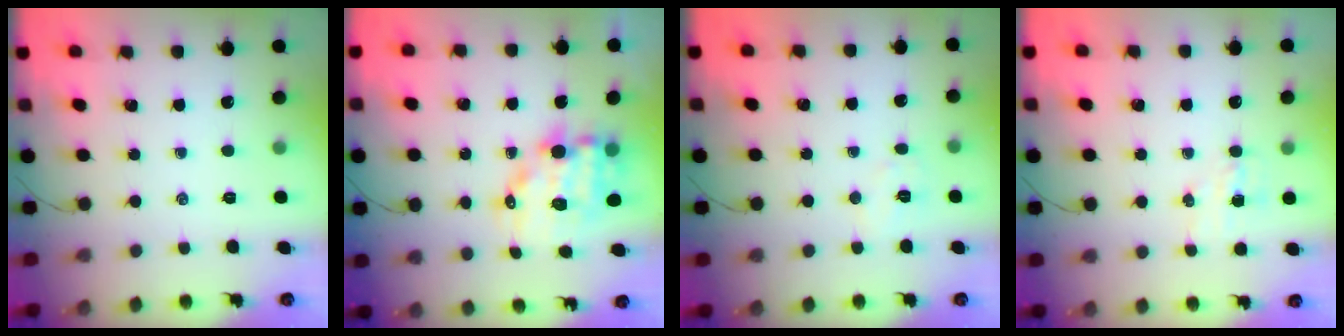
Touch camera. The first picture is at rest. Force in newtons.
{"total": 12.1, "press": 11.6, "slide": 3.3}
{"total": 3.8, "press": 3.7, "slide": 0.8}
{"total": 5.1, "press": 5.0, "slide": 1.2}